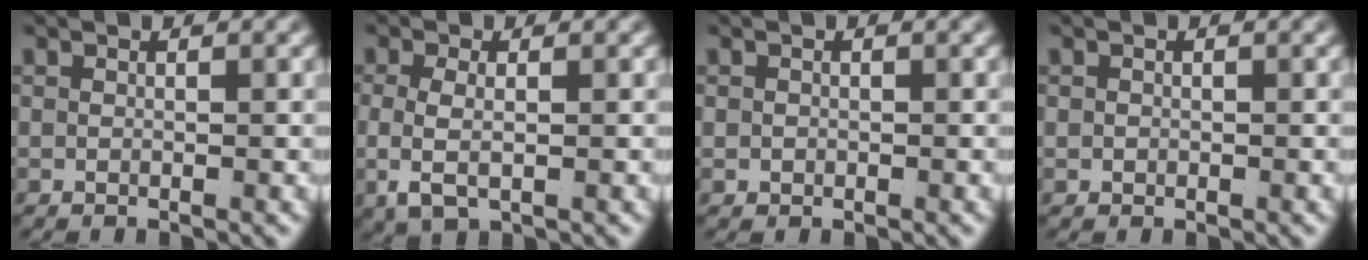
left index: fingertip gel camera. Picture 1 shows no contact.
{"total": 3.3, "force": [-0.5, 1.7, 2.8], "torque": [-0.073, -0.019, 0.008]}
{"total": 0.7, "force": [-0.1, 0.6, 0.2], "torque": [-0.013, -0.009, 0.005]}
{"total": 0.6, "force": [-0.1, 0.5, 0.2], "torque": [-0.011, -0.007, 0.005]}